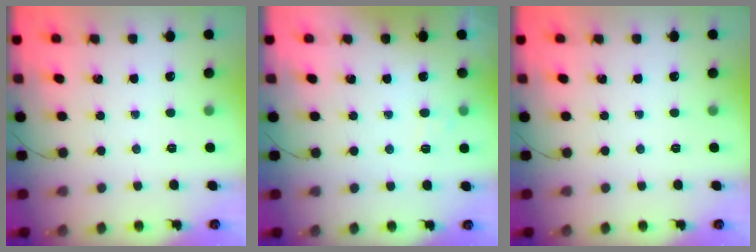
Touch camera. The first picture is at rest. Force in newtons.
{"total": 5.7, "press": 5.6, "slide": 1.2}
{"total": 0.0}